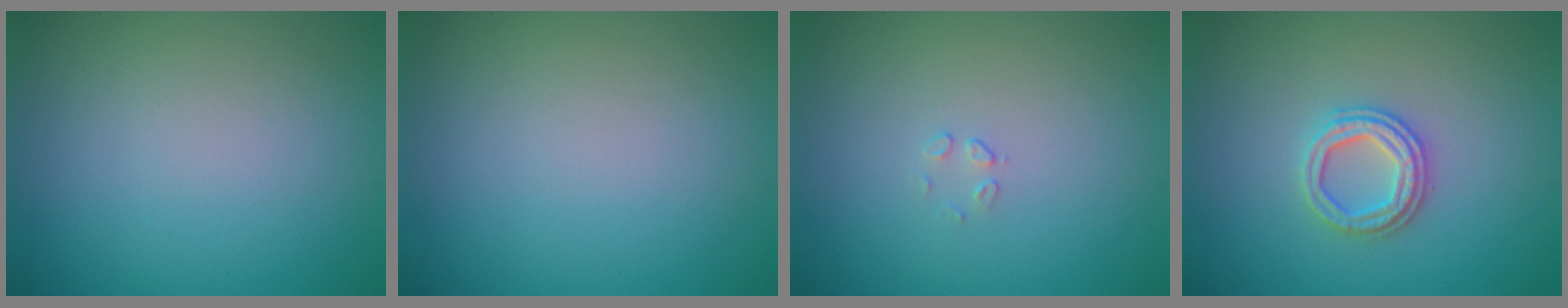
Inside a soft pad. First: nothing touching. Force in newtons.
{"total": 0.0}
{"total": 0.5, "press": 0.2, "slide": 0.5}
{"total": 2.9, "press": 2.7, "slide": 1.0}